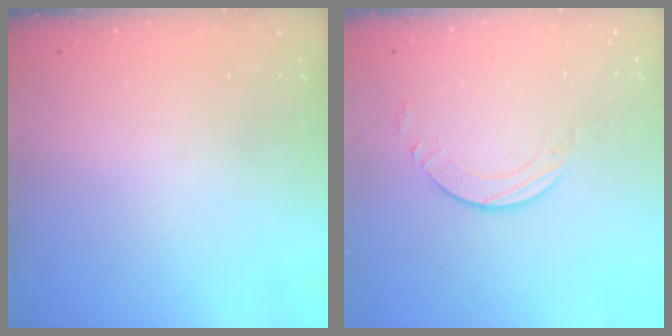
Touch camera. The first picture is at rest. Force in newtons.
{"total": 2.7, "press": 2.7, "slide": 0.2}